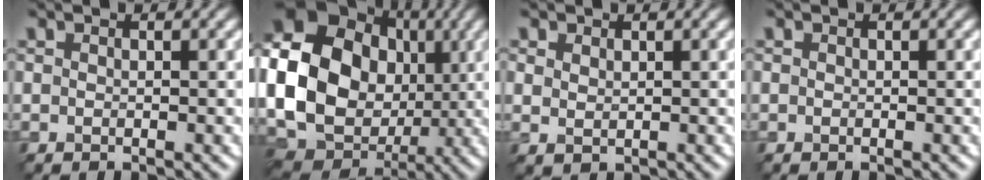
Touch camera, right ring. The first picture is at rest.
{"total": 19.7, "force": [0.8, 16.7, 10.3], "torque": [-0.227, 0.013, -0.011]}
{"total": 1.3, "force": [0.7, 0.8, 0.7], "torque": [-0.016, -0.002, 0.015]}
{"total": 0.0}